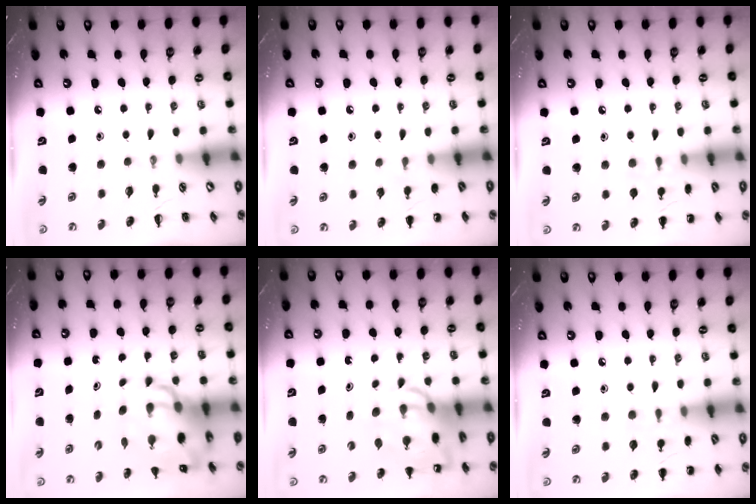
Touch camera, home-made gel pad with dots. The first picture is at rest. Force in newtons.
{"total": 5.5, "press": 5.2, "slide": 1.9}
{"total": 8.7, "press": 8.5, "slide": 1.9}
{"total": 12.7, "press": 12.3, "slide": 3.5}
{"total": 12.1, "press": 11.7, "slide": 3.3}
{"total": 7.6, "press": 7.3, "slide": 2.1}